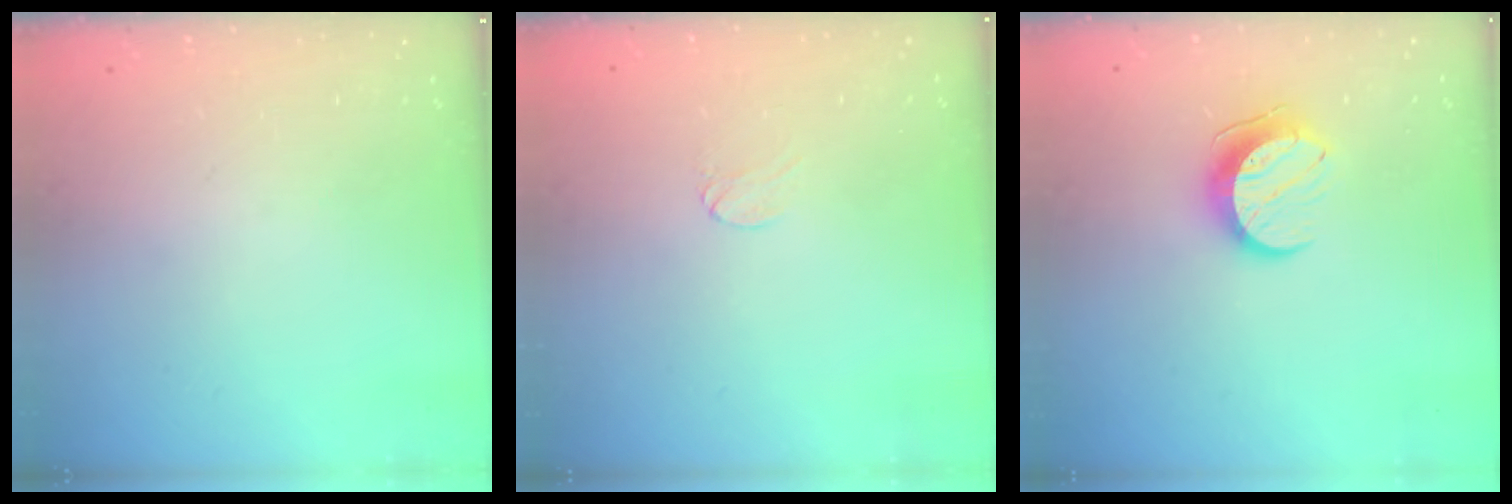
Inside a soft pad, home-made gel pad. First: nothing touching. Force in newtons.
{"total": 2.9, "press": 2.9, "slide": 0.3}
{"total": 9.4, "press": 9.4, "slide": 0.2}